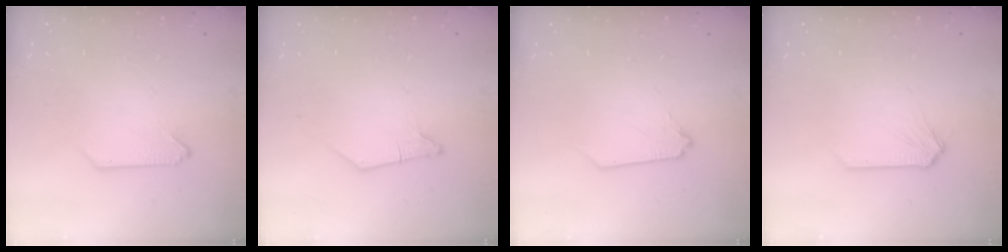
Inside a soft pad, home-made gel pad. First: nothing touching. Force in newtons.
{"total": 0.8, "press": 0.8, "slide": 0.2}
{"total": 0.0}
{"total": 0.0}